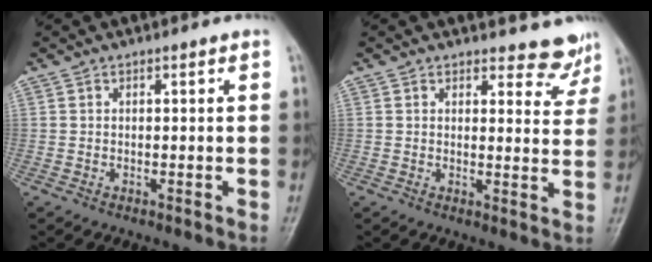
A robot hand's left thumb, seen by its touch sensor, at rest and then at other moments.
{"total": 5.7, "force": [5.2, 2.1, 0.5], "torque": [0.024, -0.042, 0.050]}